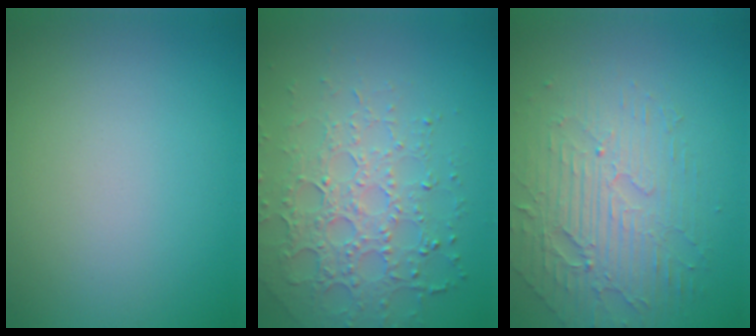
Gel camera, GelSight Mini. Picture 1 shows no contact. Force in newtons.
{"total": 4.9, "press": 4.3, "slide": 2.5}
{"total": 4.4, "press": 3.9, "slide": 2.2}